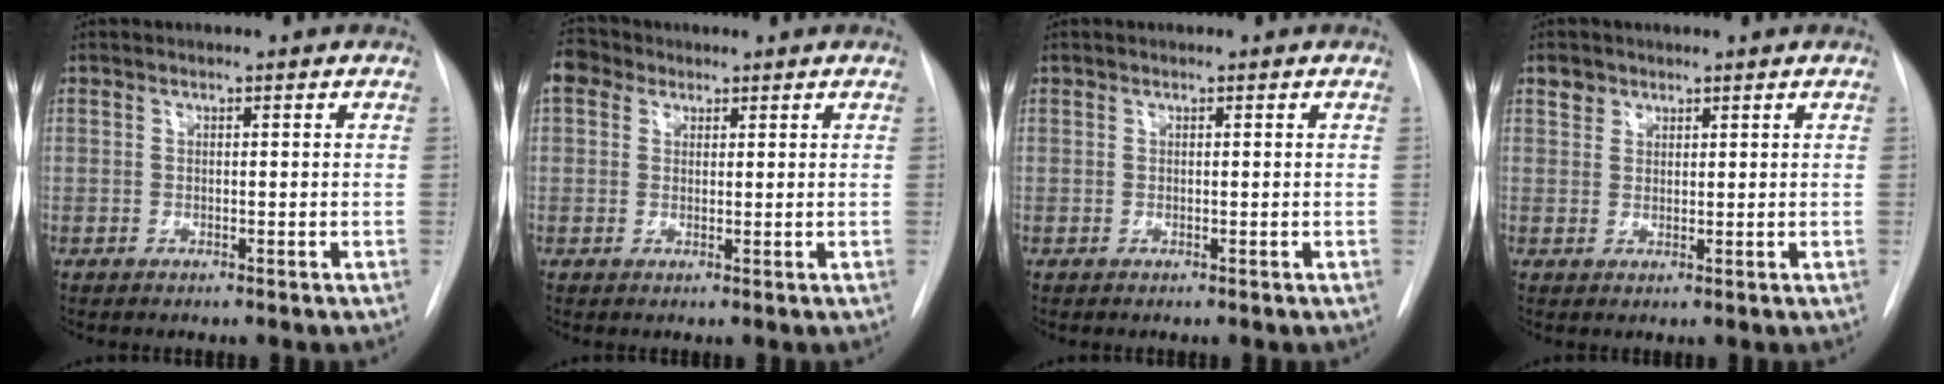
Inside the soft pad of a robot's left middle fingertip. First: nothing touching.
{"total": 3.6, "force": [2.0, 2.8, 1.2], "torque": [-0.026, 0.016, 0.038]}
{"total": 0.0}
{"total": 2.0, "force": [1.4, 1.5, 0.1], "torque": [0.004, 0.004, 0.020]}